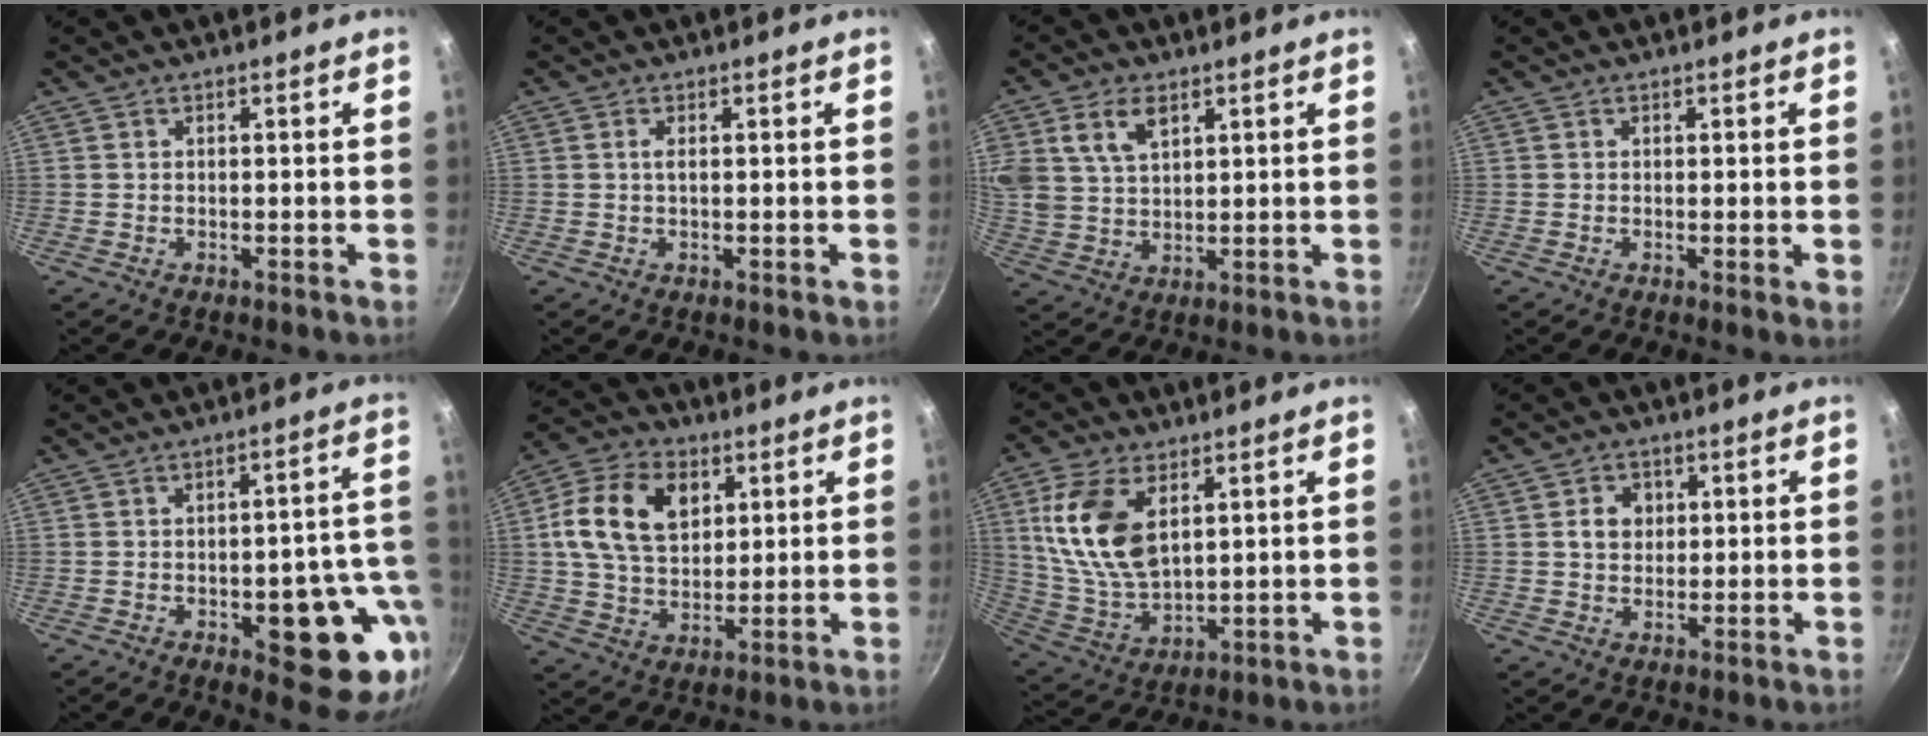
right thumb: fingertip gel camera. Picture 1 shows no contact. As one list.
[{"total": 1.0, "force": [0.2, 0.2, 1.0], "torque": [-0.019, 0.000, 0.000]}, {"total": 9.2, "force": [4.3, 5.8, 5.8], "torque": [-0.101, -0.010, 0.085]}, {"total": 1.2, "force": [0.1, 0.3, 1.2], "torque": [-0.017, -0.009, -0.003]}, {"total": 16.1, "force": [-5.1, 6.8, 13.6], "torque": [-0.110, 0.023, -0.065]}, {"total": 15.3, "force": [4.3, 10.6, 10.2], "torque": [-0.164, -0.001, 0.067]}, {"total": 15.4, "force": [4.8, 8.6, 11.8], "torque": [-0.219, -0.019, 0.107]}, {"total": 4.5, "force": [0.9, 3.8, 2.2], "torque": [-0.015, 0.003, 0.012]}]